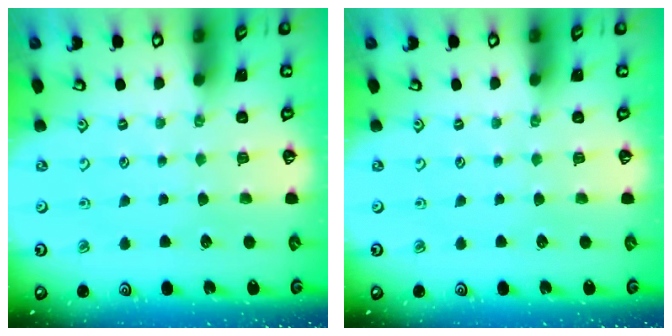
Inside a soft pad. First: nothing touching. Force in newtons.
{"total": 0.0}